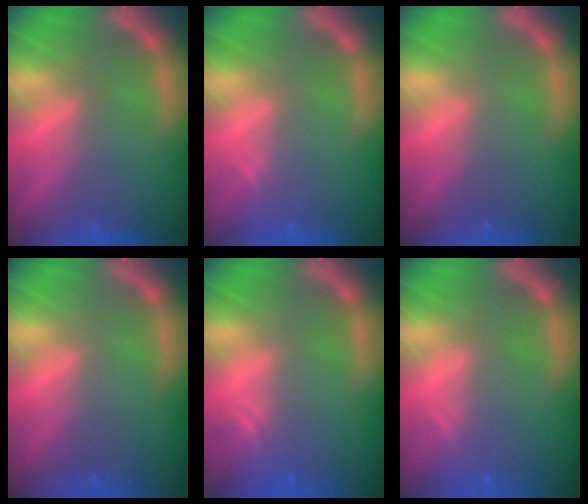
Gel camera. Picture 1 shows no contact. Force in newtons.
{"total": 0.9}
{"total": 0.0}
{"total": 0.0}
{"total": 1.9}
{"total": 0.9}